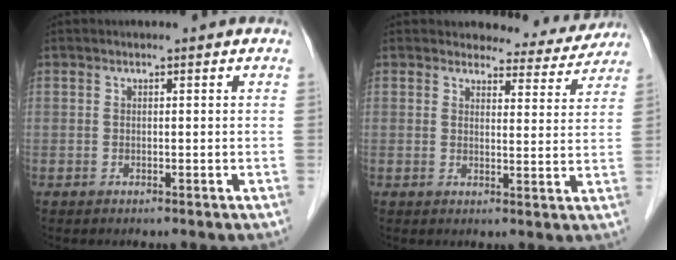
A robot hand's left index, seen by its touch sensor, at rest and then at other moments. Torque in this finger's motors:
{"motor_torque": [0.47, -0.46, 0.04, -0.03]}